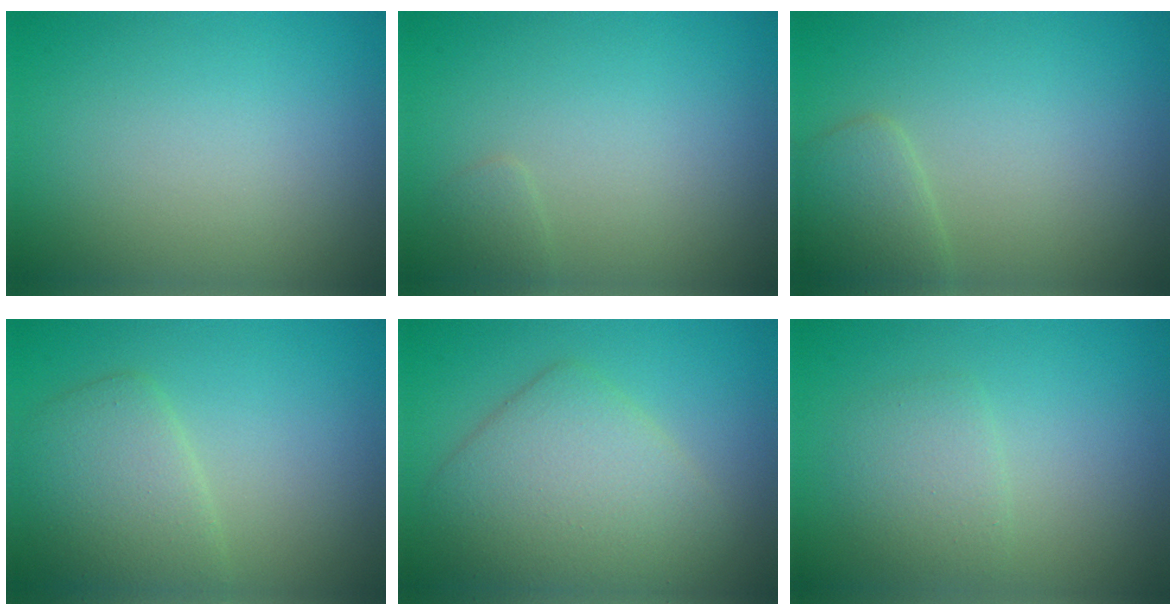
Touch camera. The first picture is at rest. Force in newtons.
{"total": 0.8, "press": 0.8, "slide": 0.0}
{"total": 2.3, "press": 2.3, "slide": 0.1}
{"total": 4.0, "press": 3.9, "slide": 0.3}
{"total": 6.1, "press": 6.1, "slide": 0.4}
{"total": 2.2, "press": 2.2, "slide": 0.1}